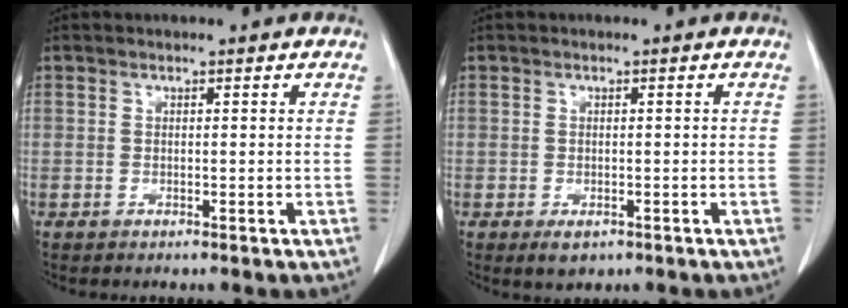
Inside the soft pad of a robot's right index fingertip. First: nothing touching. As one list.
[{"total": 2.3, "force": [-1.2, 1.4, 1.3], "torque": [-0.016, -0.002, -0.009]}]